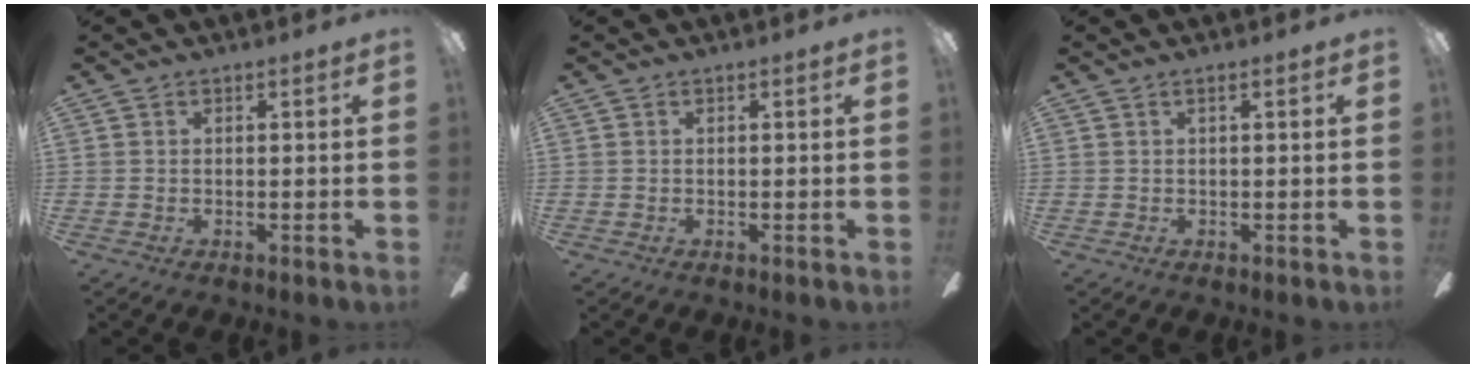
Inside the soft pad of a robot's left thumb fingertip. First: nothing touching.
{"total": 0.0}
{"total": 1.0, "force": [0.4, 0.1, 0.9], "torque": [-0.017, 0.001, 0.006]}